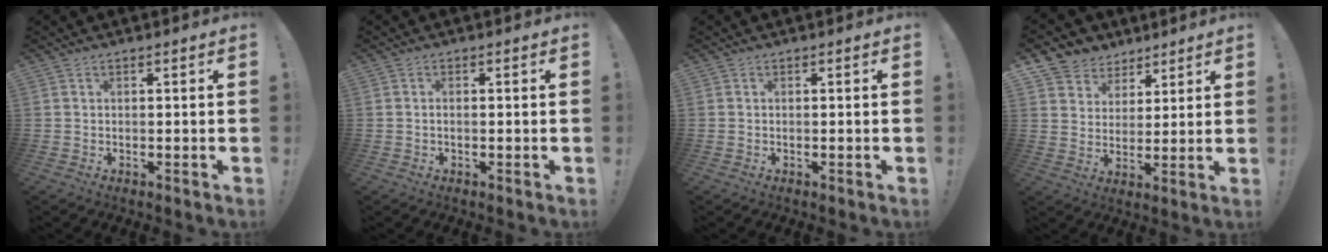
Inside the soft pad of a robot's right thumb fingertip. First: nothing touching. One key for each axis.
{"total": 0.9, "fx": -0.4, "fy": 0.3, "fz": 0.7, "tx": -0.015, "ty": 0.001, "tz": -0.006}
{"total": 0.0}
{"total": 7.3, "fx": 4.5, "fy": 5.7, "fz": 0.3, "tx": -0.006, "ty": -0.035, "tz": 0.092}